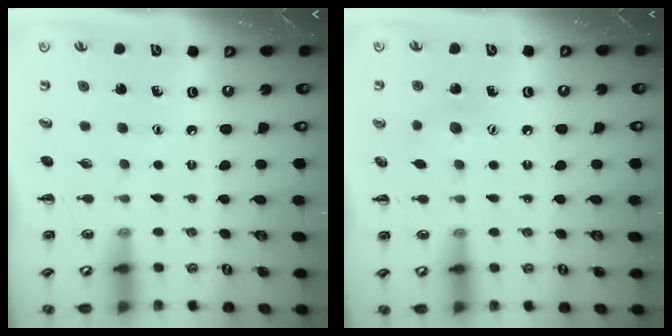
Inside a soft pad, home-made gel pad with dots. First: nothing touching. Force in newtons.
{"total": 7.5, "press": 7.4, "slide": 1.5}